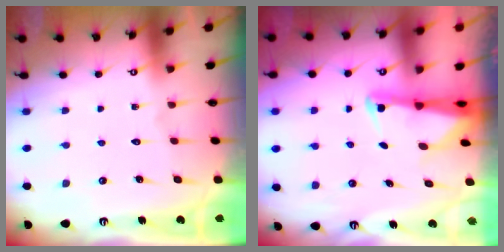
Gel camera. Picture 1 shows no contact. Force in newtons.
{"total": 2.6, "press": 2.6, "slide": 0.5}